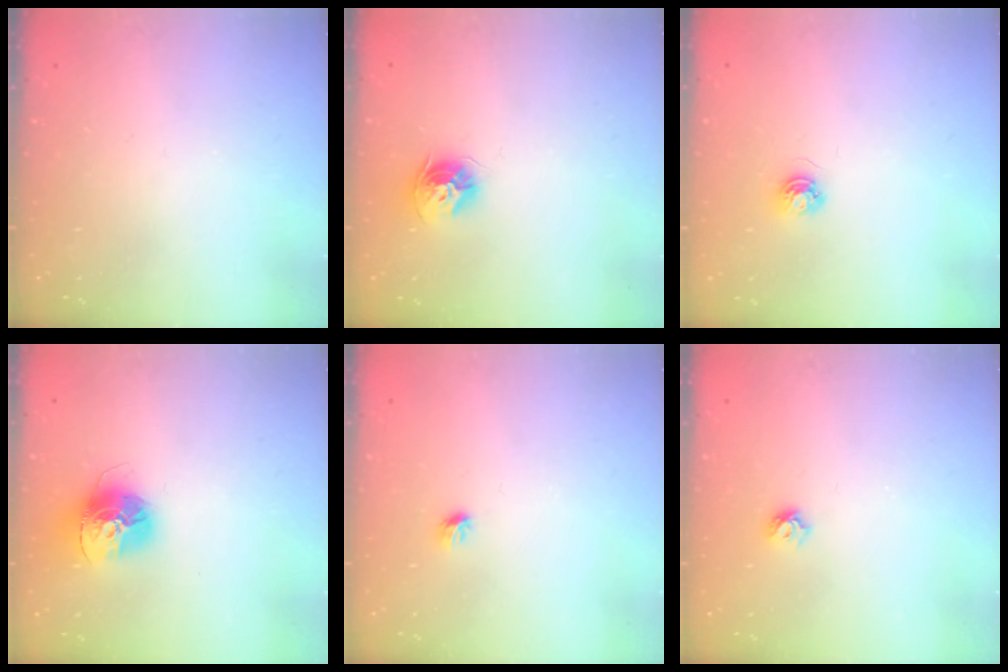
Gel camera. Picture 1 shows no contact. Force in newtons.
{"total": 9.3, "press": 9.3, "slide": 1.0}
{"total": 3.7, "press": 3.7, "slide": 0.5}
{"total": 14.6, "press": 14.6, "slide": 1.5}
{"total": 4.2, "press": 4.1, "slide": 1.0}
{"total": 5.5, "press": 5.5, "slide": 0.7}